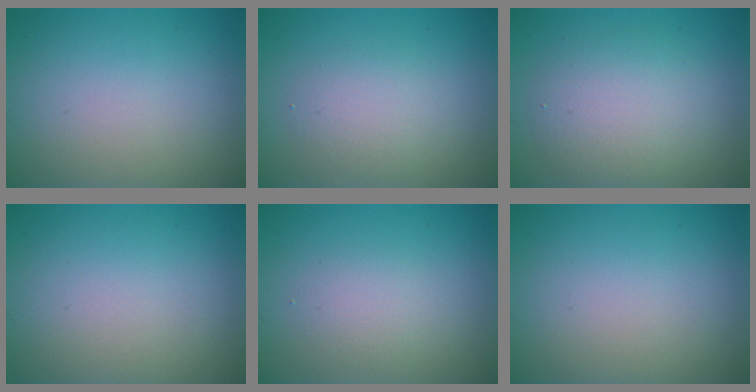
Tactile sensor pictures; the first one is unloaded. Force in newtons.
{"total": 2.6, "press": 2.6, "slide": 0.2}
{"total": 4.3, "press": 4.3, "slide": 0.3}
{"total": 0.0}
{"total": 1.6, "press": 1.6, "slide": 0.1}
{"total": 0.0}